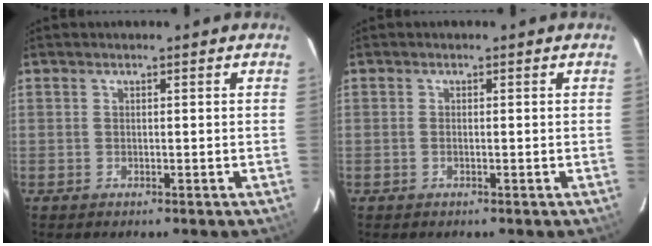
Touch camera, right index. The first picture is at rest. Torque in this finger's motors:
{"motor_torque": [0.07, 0.08, -0.03, 0.01]}